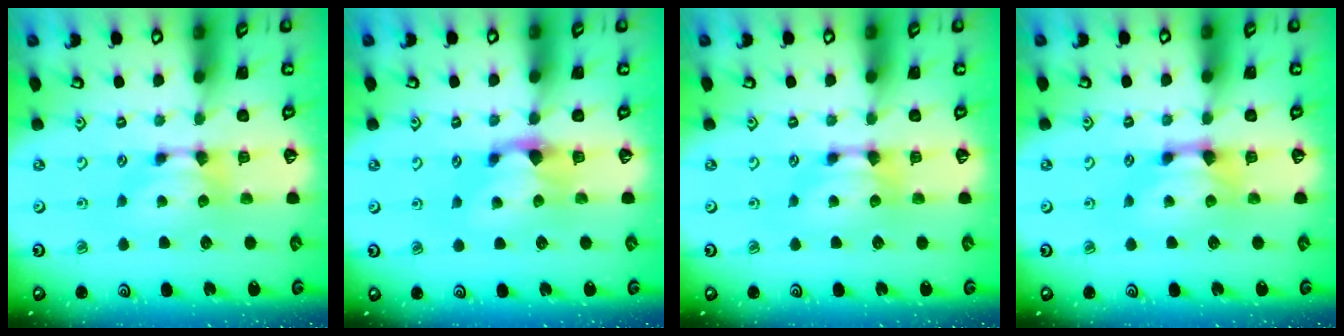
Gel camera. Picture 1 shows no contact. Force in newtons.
{"total": 1.1, "press": 0.3, "slide": 1.1}
{"total": 0.0}
{"total": 1.5, "press": 1.2, "slide": 0.9}